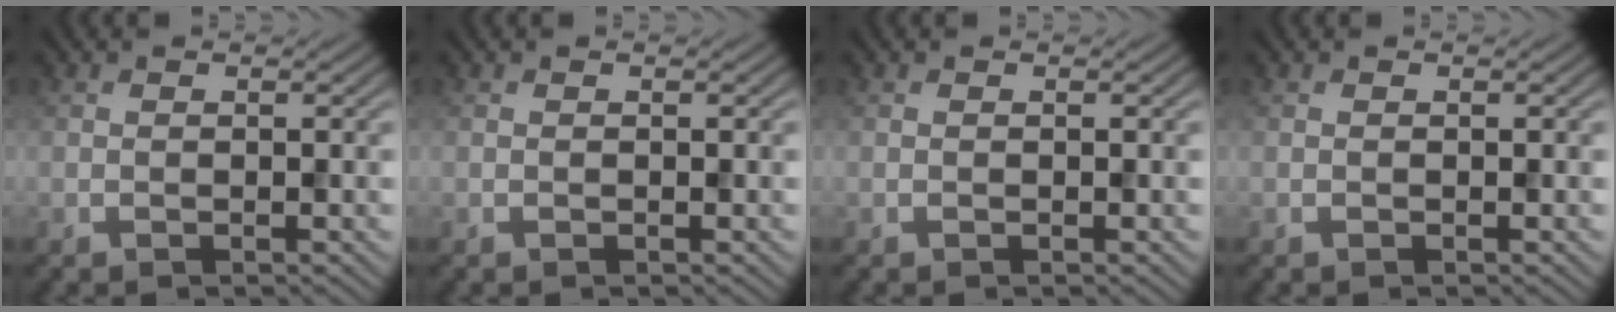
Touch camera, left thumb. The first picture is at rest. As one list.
[{"total": 0.0}, {"total": 0.0}, {"total": 0.0}]